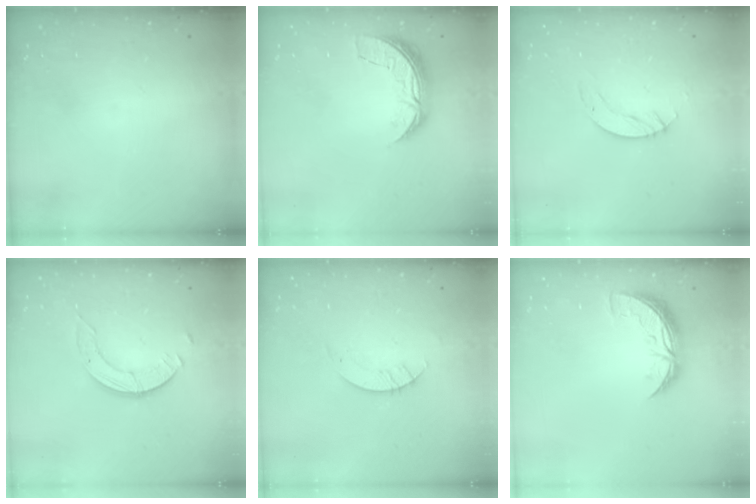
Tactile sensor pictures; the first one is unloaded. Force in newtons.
{"total": 7.3, "press": 7.3, "slide": 0.4}
{"total": 3.0, "press": 3.0, "slide": 0.2}
{"total": 3.6, "press": 3.6, "slide": 0.4}
{"total": 2.8, "press": 2.8, "slide": 0.2}
{"total": 8.6, "press": 8.6, "slide": 0.1}